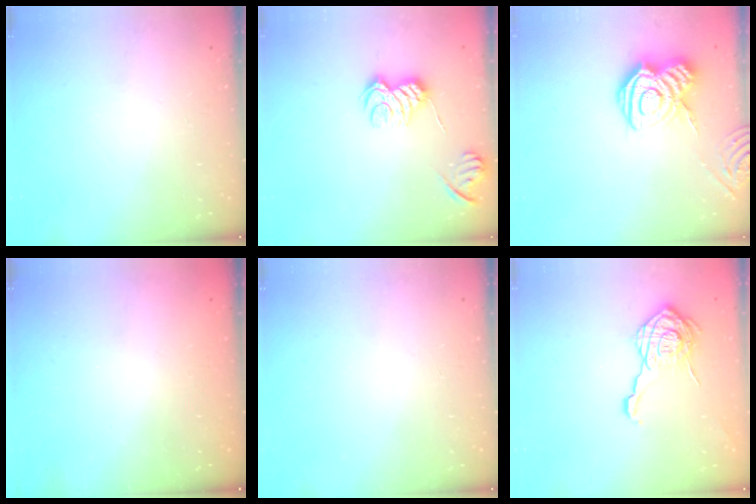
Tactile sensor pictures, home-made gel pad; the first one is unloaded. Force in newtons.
{"total": 8.5, "press": 8.5, "slide": 0.6}
{"total": 13.3, "press": 13.3, "slide": 0.8}
{"total": 2.4, "press": 2.3, "slide": 0.8}
{"total": 0.0}
{"total": 18.1, "press": 18.1, "slide": 0.8}